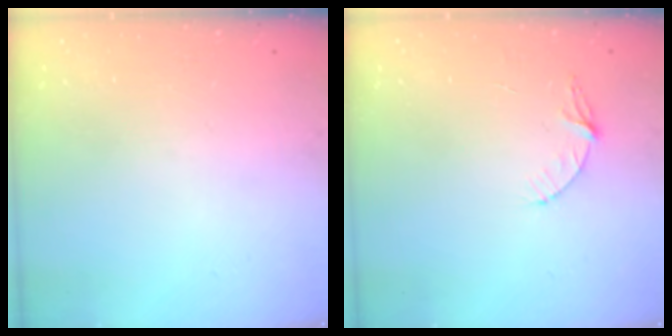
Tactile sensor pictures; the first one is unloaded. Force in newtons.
{"total": 4.7, "press": 4.7, "slide": 0.4}